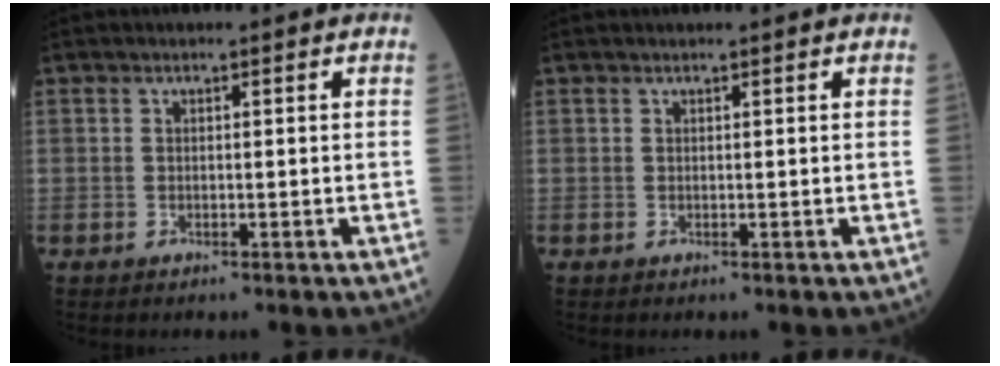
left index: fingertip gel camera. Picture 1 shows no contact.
{"total": 0.9, "force": [0.8, 0.0, 0.4], "torque": [-0.007, 0.007, 0.011]}